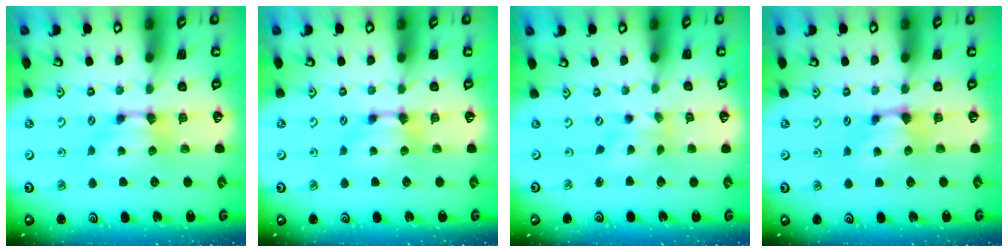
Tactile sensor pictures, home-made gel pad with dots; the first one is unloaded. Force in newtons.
{"total": 0.0}
{"total": 1.7, "press": 1.3, "slide": 1.1}
{"total": 1.0, "press": 0.7, "slide": 0.6}